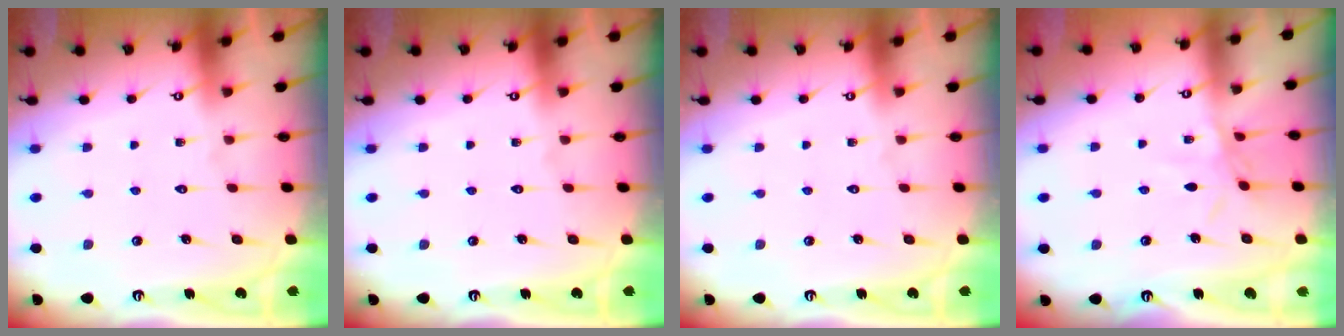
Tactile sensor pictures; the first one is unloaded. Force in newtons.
{"total": 0.0}
{"total": 0.0}
{"total": 4.0, "press": 3.9, "slide": 0.5}